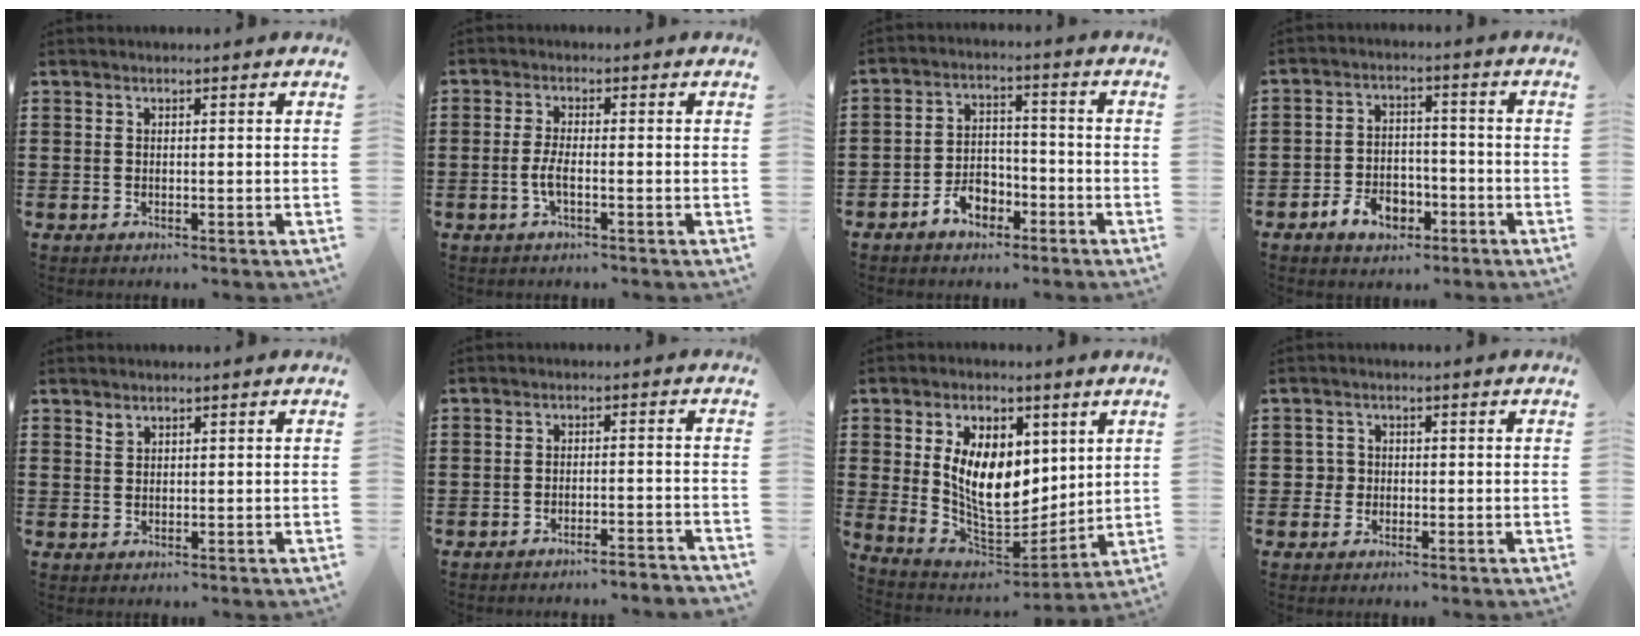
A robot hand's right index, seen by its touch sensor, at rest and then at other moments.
{"total": 2.9, "force": [-0.9, 0.4, 2.7], "torque": [-0.070, -0.009, -0.024]}
{"total": 4.8, "force": [-2.9, 3.2, 2.1], "torque": [-0.036, 0.008, -0.059]}
{"total": 5.3, "force": [-2.9, 3.6, 2.6], "torque": [-0.051, 0.012, -0.055]}
{"total": 1.3, "force": [1.2, 0.5, 0.1], "torque": [-0.004, 0.001, 0.023]}
{"total": 2.5, "force": [-2.4, -0.2, 0.4], "torque": [-0.010, 0.000, -0.052]}
{"total": 9.9, "force": [2.5, 6.3, 7.2], "torque": [-0.145, -0.007, 0.042]}
{"total": 2.0, "force": [-0.1, 2.0, 0.5], "torque": [-0.017, 0.008, -0.004]}